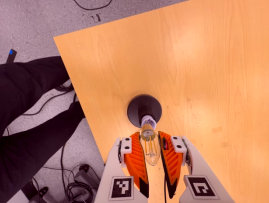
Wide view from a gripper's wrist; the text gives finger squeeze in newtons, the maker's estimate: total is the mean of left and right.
{"total": 21.5, "left": 25.5, "right": 17.5}